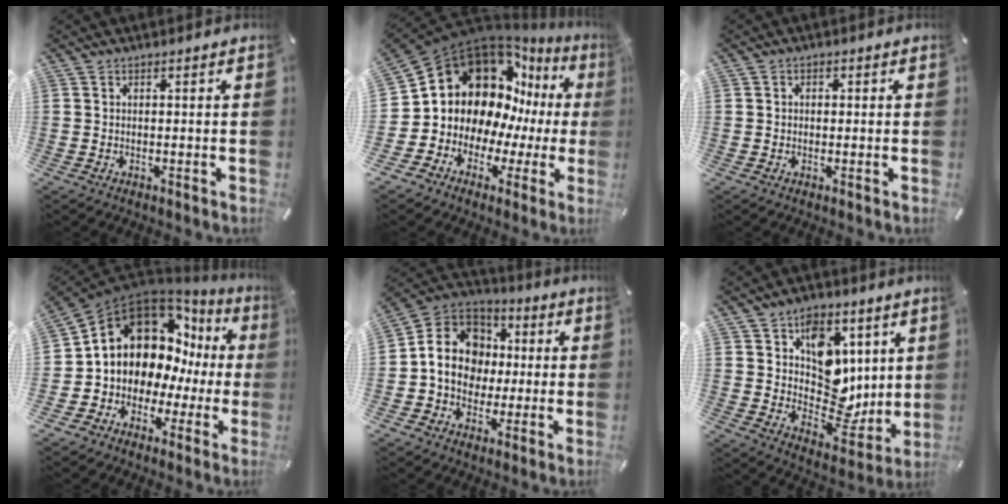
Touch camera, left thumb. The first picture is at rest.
{"total": 14.7, "force": [5.1, 12.6, 5.8], "torque": [-0.113, -0.072, 0.102]}
{"total": 1.3, "force": [-0.3, 1.1, 0.5], "torque": [-0.010, 0.006, -0.008]}
{"total": 12.0, "force": [4.6, 9.8, 5.1], "torque": [-0.088, -0.055, 0.089]}
{"total": 13.9, "force": [-0.6, 12.3, 6.4], "torque": [-0.128, 0.013, -0.011]}
{"total": 12.7, "force": [4.1, 10.6, 5.7], "torque": [-0.060, -0.048, 0.083]}